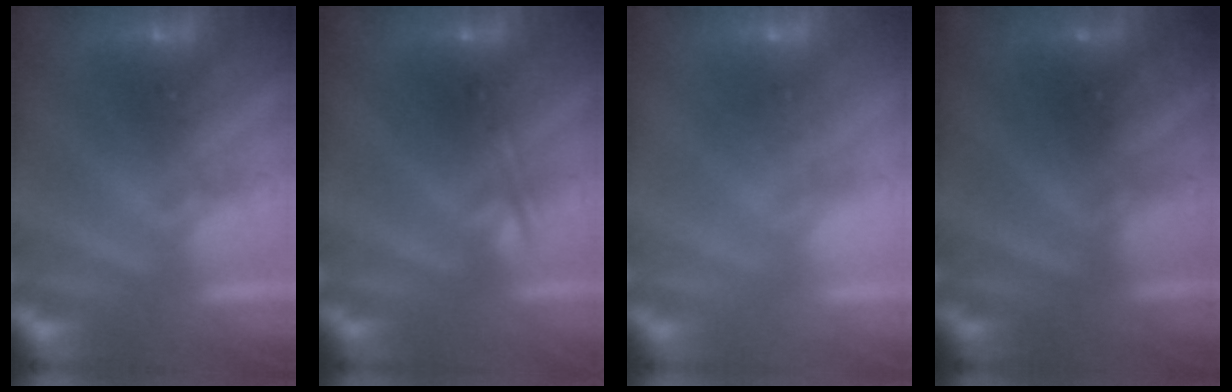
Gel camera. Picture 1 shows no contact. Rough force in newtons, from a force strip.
{"total": 2.3}
{"total": 5.0}
{"total": 2.4}